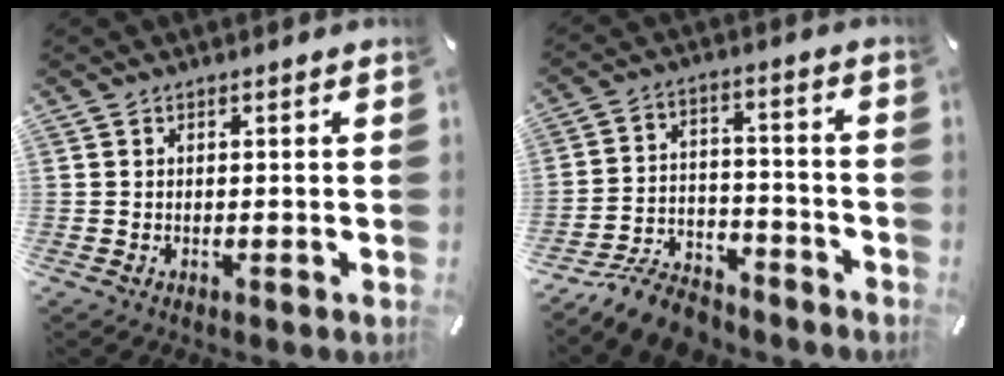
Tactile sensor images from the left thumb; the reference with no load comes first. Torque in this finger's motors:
{"motor_torque": [-0.26, 0.30, 0.02, 0.17, 0.00]}